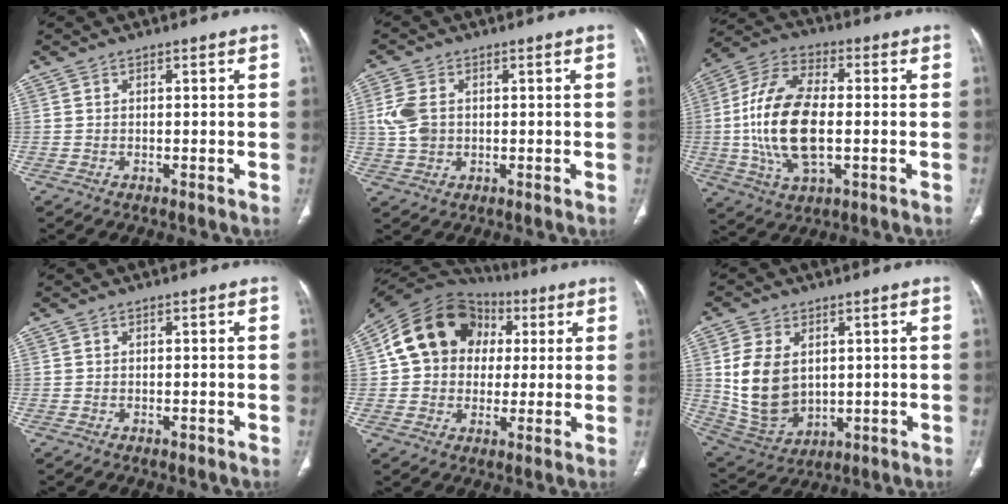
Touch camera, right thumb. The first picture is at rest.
{"total": 5.8, "force": [0.6, 4.3, 3.9], "torque": [-0.088, 0.002, 0.015]}
{"total": 17.9, "force": [-1.2, 9.0, 15.4], "torque": [-0.307, 0.016, -0.020]}
{"total": 0.5, "force": [-0.3, 0.3, 0.3], "torque": [-0.004, 0.000, -0.005]}
{"total": 17.0, "force": [3.3, 14.1, 8.9], "torque": [-0.129, 0.028, 0.052]}
{"total": 13.4, "force": [2.1, 9.3, 9.4], "torque": [-0.163, -0.012, 0.064]}